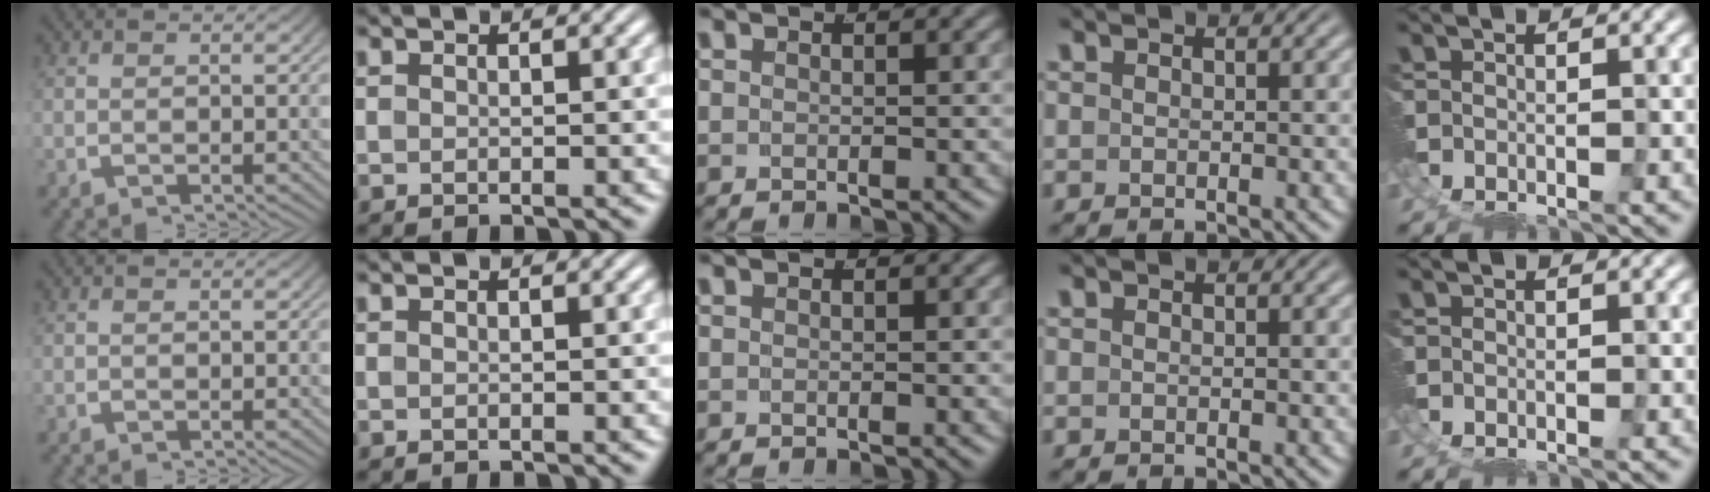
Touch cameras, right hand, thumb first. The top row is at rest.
{}